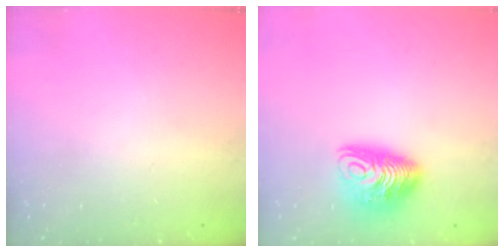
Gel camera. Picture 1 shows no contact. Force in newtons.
{"total": 10.9, "press": 10.9, "slide": 0.9}